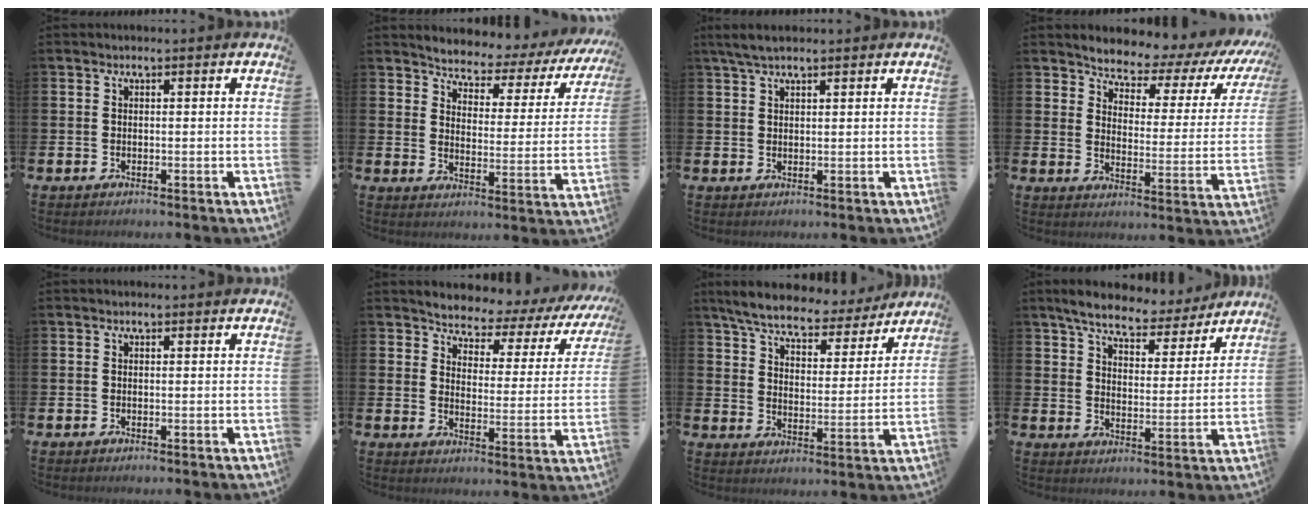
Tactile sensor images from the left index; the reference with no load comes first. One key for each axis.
{"total": 3.9, "fx": 3.7, "fy": 1.3, "fz": 0.4, "tx": -0.033, "ty": -0.038, "tz": 0.053}
{"total": 3.1, "fx": 2.4, "fy": 0.8, "fz": 1.8, "tx": -0.037, "ty": 0.000, "tz": 0.043}
{"total": 5.1, "fx": 4.7, "fy": 1.6, "fz": 1.0, "tx": -0.041, "ty": -0.046, "tz": 0.071}
{"total": 0.0}
{"total": 4.3, "fx": 4.0, "fy": 1.4, "fz": 0.5, "tx": -0.030, "ty": -0.044, "tz": 0.057}
{"total": 7.4, "fx": 6.8, "fy": 1.6, "fz": 2.4, "tx": -0.075, "ty": -0.045, "tz": 0.116}
{"total": 7.3, "fx": 6.8, "fy": 1.9, "fz": 2.1, "tx": -0.060, "ty": -0.041, "tz": 0.116}